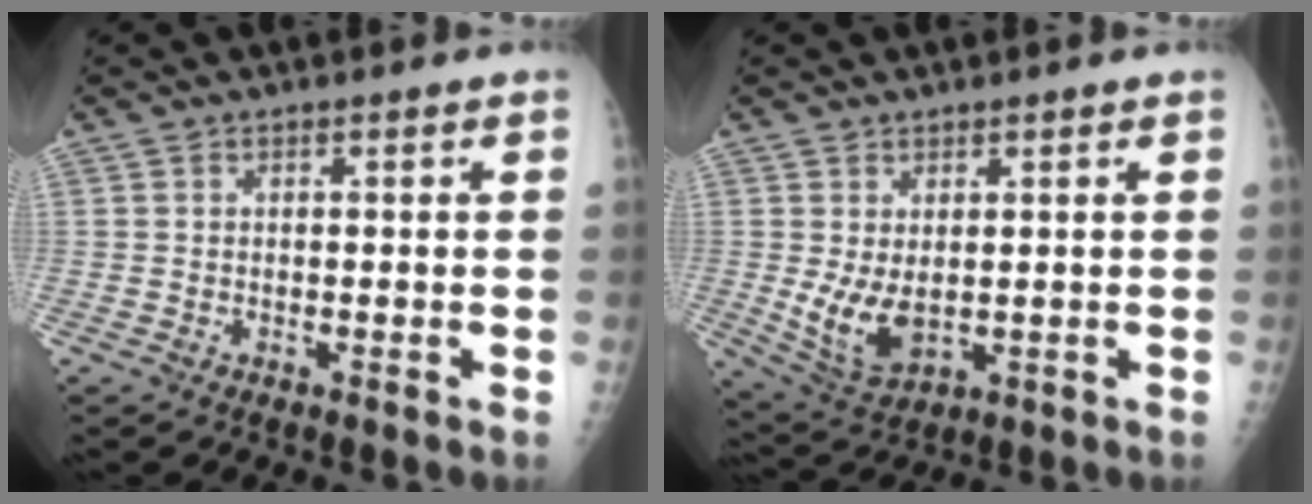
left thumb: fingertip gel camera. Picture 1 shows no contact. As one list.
[{"total": 6.8, "force": [0.4, 4.0, 5.5], "torque": [-0.094, -0.019, 0.025]}]